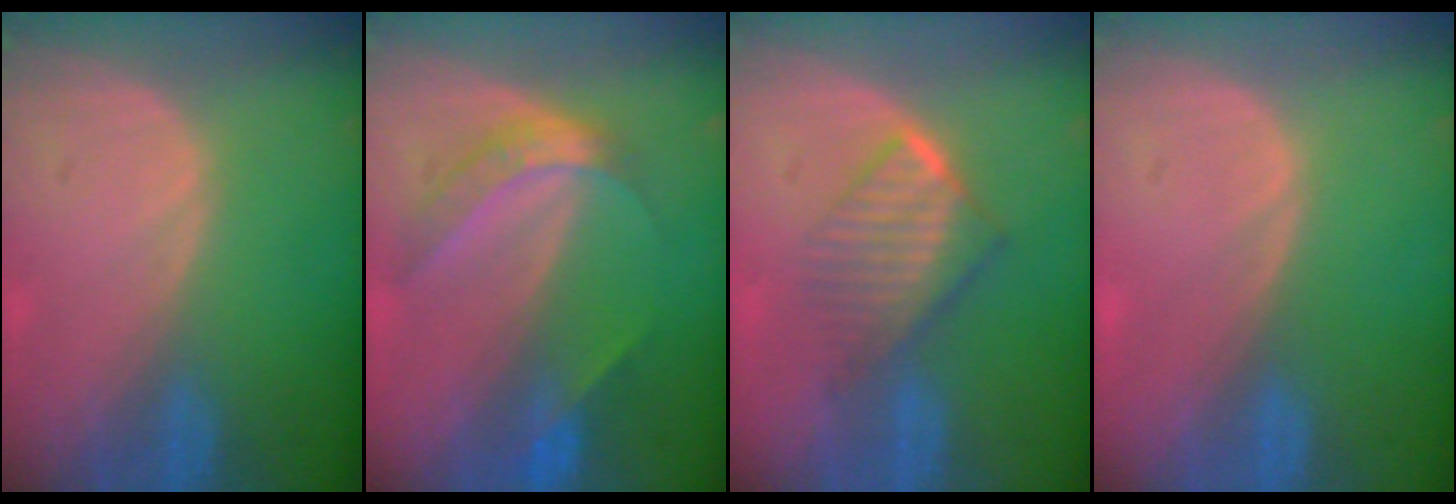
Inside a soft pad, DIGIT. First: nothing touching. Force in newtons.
{"total": 6.1, "press": 5.1, "slide": 3.2}
{"total": 6.6, "press": 5.9, "slide": 2.9}
{"total": 0.7, "press": 0.0, "slide": 0.7}